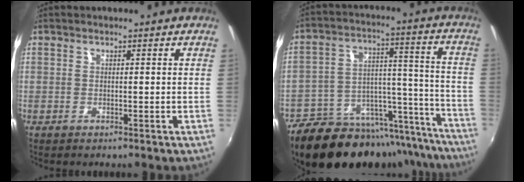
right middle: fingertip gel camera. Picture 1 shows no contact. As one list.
[{"total": 26.2, "force": [-20.6, 11.6, 11.4], "torque": [-0.191, 0.041, -0.262]}]